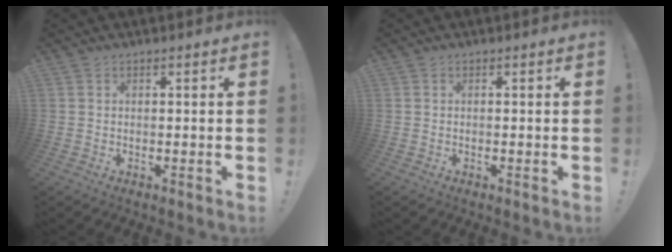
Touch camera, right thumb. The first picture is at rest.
{"total": 0.0}